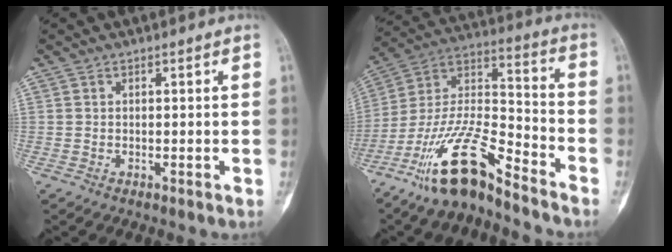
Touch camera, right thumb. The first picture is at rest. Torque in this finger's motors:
{"motor_torque": [1.14, 0.33, 1.37, -1.43, 0.37]}